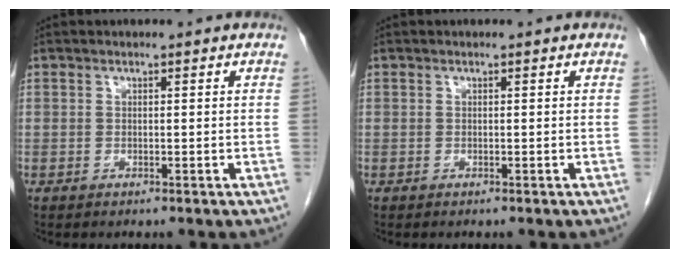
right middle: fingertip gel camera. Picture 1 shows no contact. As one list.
[{"total": 0.0}]